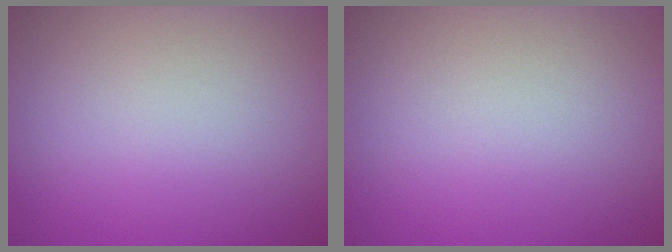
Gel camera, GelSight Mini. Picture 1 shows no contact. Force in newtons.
{"total": 0.0}